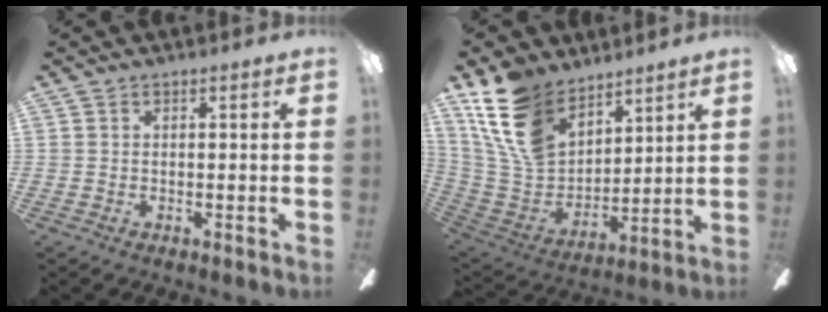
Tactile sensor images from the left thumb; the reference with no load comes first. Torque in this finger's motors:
{"motor_torque": [0.80, 0.32, 1.44, -1.33, 0.44]}